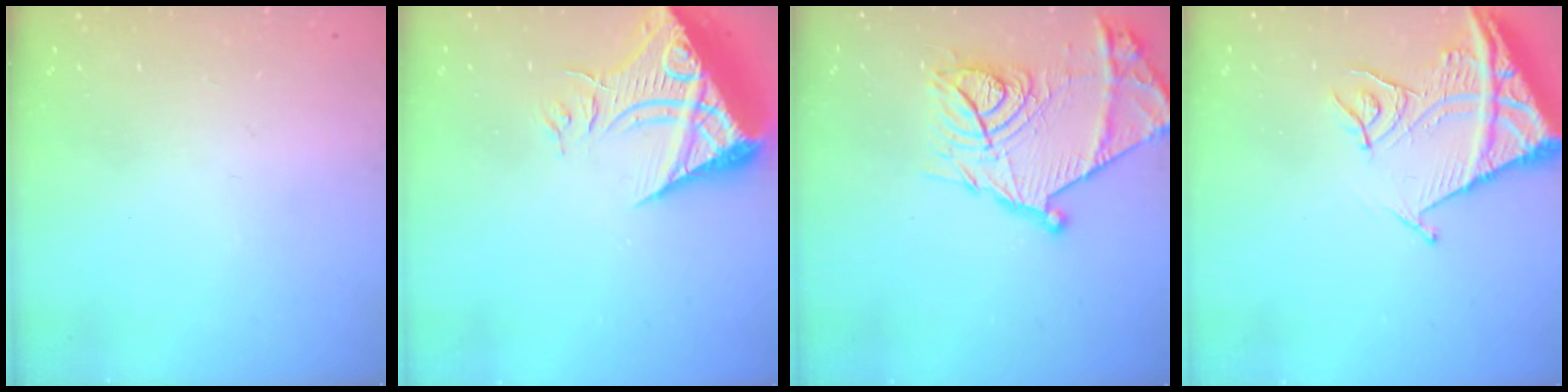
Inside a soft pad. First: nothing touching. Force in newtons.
{"total": 19.4, "press": 19.3, "slide": 2.1}
{"total": 23.5, "press": 23.5, "slide": 1.5}
{"total": 14.1, "press": 14.0, "slide": 1.6}